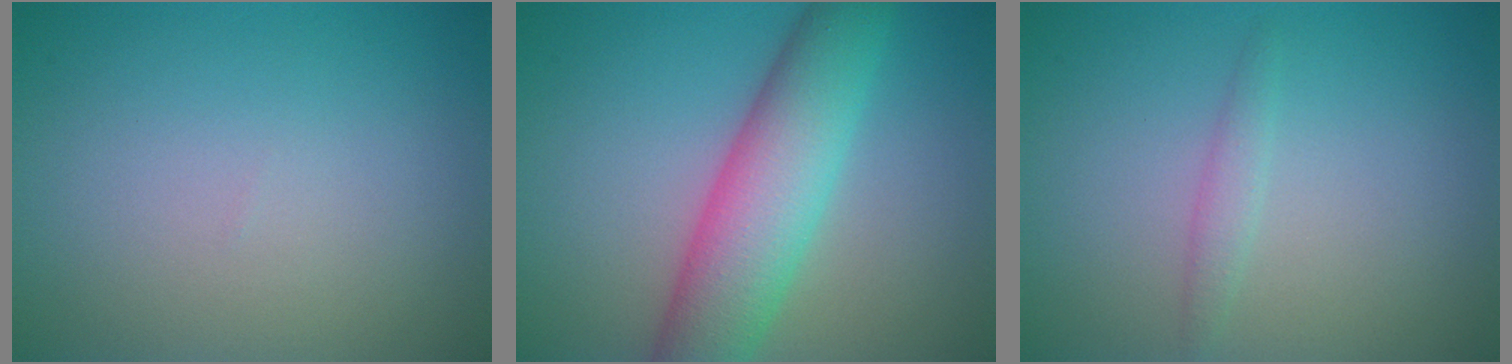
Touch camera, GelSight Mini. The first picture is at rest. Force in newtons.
{"total": 7.6, "press": 7.6, "slide": 0.3}
{"total": 1.1, "press": 1.1, "slide": 0.0}